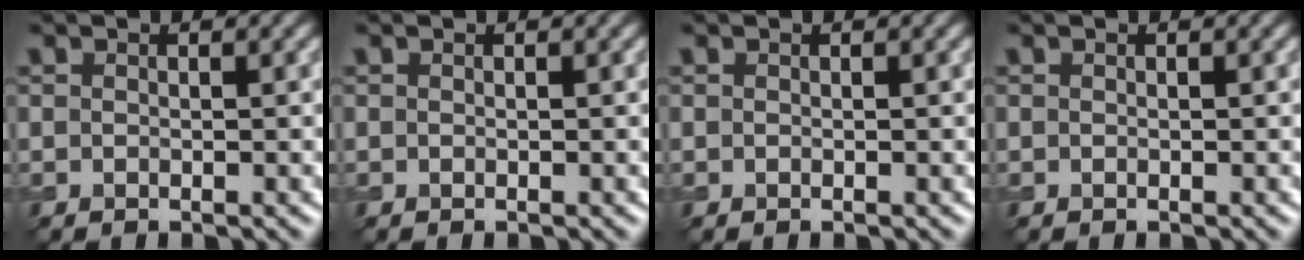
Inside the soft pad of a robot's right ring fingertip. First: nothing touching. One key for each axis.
{"total": 0.0}
{"total": 0.0}
{"total": 0.0}